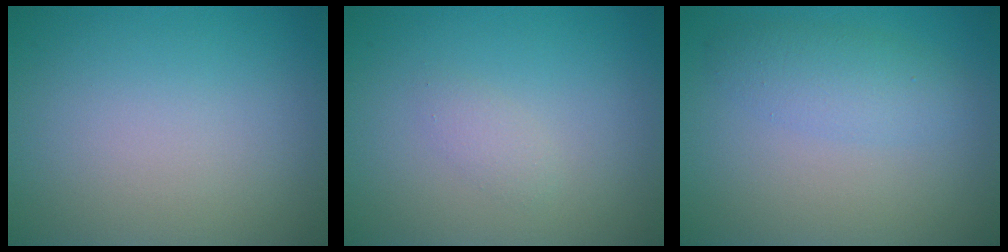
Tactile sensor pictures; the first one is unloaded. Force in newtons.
{"total": 1.0, "press": 1.0, "slide": 0.0}
{"total": 2.6, "press": 2.6, "slide": 0.1}